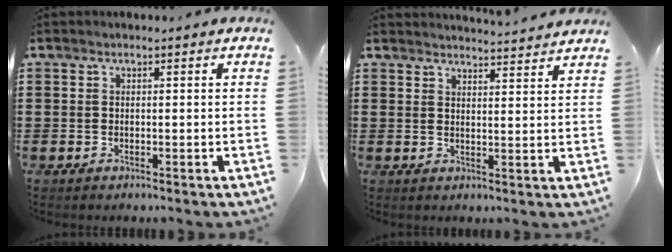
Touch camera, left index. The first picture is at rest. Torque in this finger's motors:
{"motor_torque": [0.31, 0.31, 0.06, 0.01]}